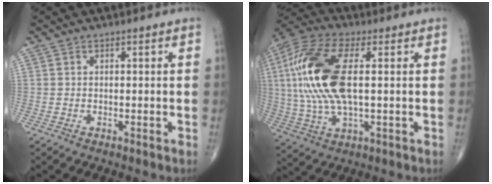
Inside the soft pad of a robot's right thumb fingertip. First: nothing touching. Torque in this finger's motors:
{"motor_torque": [1.87, 3.15, 2.15, 0.42, 0.71]}